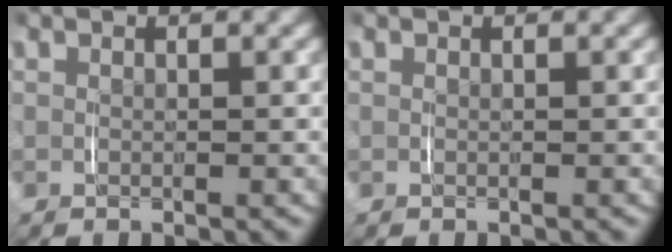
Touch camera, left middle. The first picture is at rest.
{"total": 0.0}